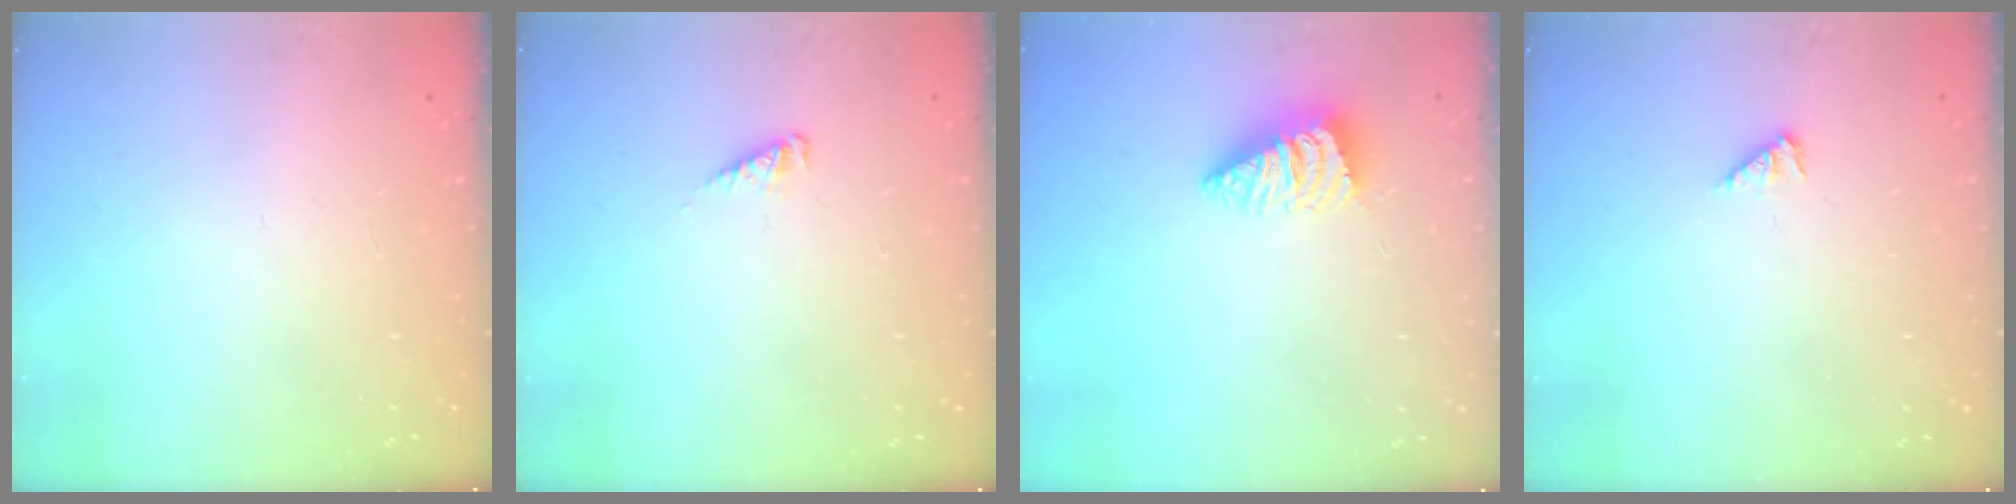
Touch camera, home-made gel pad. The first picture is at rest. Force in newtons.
{"total": 2.5, "press": 2.5, "slide": 0.2}
{"total": 3.0, "press": 2.9, "slide": 0.3}
{"total": 2.2, "press": 2.1, "slide": 0.5}